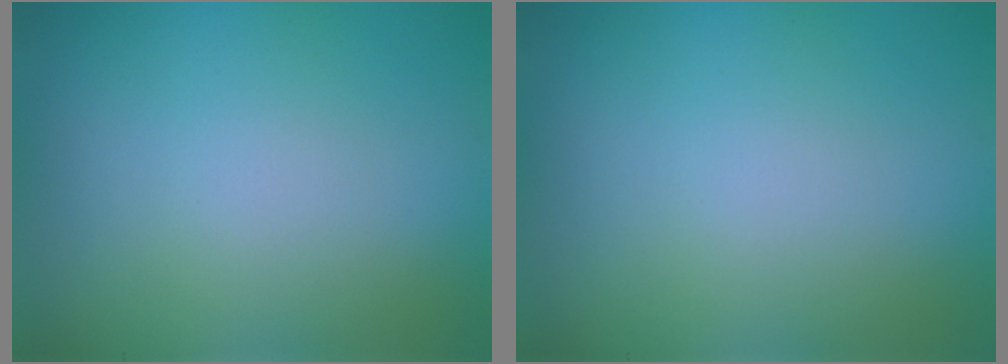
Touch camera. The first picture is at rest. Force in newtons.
{"total": 0.0}